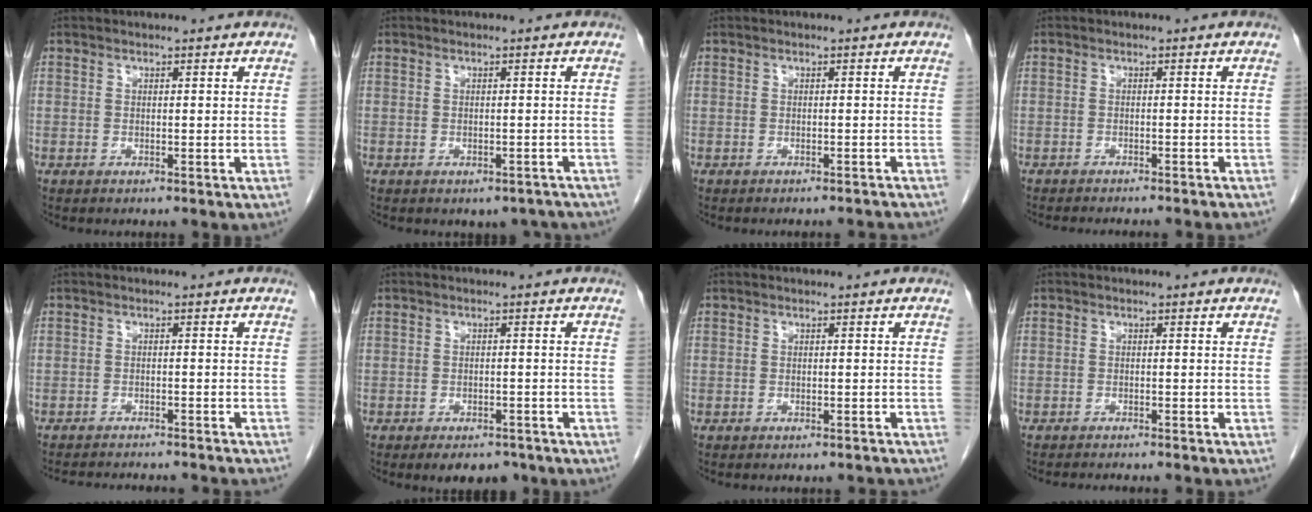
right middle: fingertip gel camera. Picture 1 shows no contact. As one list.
[{"total": 3.3, "force": [-2.7, 1.8, 0.6], "torque": [0.000, 0.012, -0.030]}, {"total": 3.0, "force": [-2.9, 0.0, 0.4], "torque": [-0.007, -0.012, -0.034]}, {"total": 9.4, "force": [-8.5, 1.0, 3.9], "torque": [-0.033, -0.013, -0.100]}, {"total": 12.4, "force": [-11.6, 1.6, 4.3], "torque": [-0.058, -0.007, -0.138]}, {"total": 4.9, "force": [-3.8, 2.4, 1.8], "torque": [-0.015, 0.001, -0.051]}, {"total": 3.4, "force": [-3.3, 0.4, 0.5], "torque": [-0.009, -0.012, -0.037]}, {"total": 5.7, "force": [-5.1, 0.2, 2.4], "torque": [-0.018, -0.007, -0.068]}]